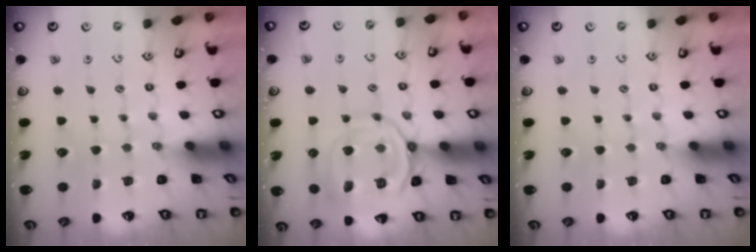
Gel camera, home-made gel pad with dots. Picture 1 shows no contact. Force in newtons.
{"total": 14.4, "press": 14.4, "slide": 1.1}
{"total": 0.0}